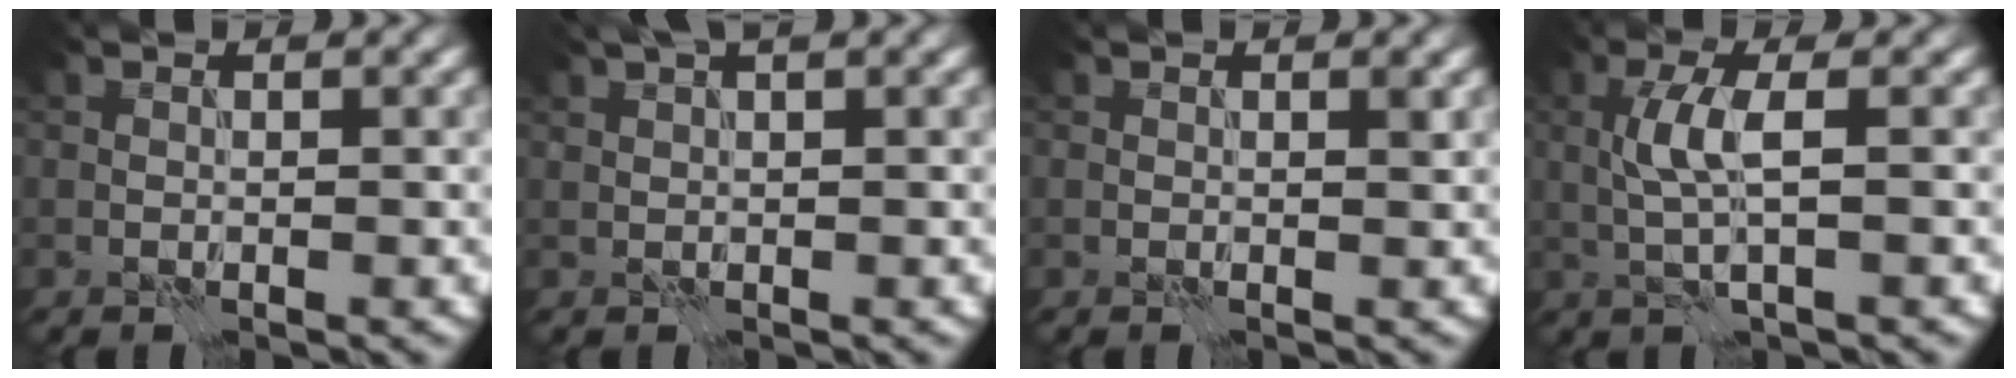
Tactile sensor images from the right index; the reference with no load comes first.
{"total": 2.9, "force": [2.1, 0.7, 1.9], "torque": [-0.027, 0.003, 0.026]}
{"total": 0.6, "force": [0.4, 0.1, 0.5], "torque": [-0.006, -0.002, 0.004]}
{"total": 3.3, "force": [0.3, 0.5, 3.3], "torque": [-0.070, 0.004, 0.006]}